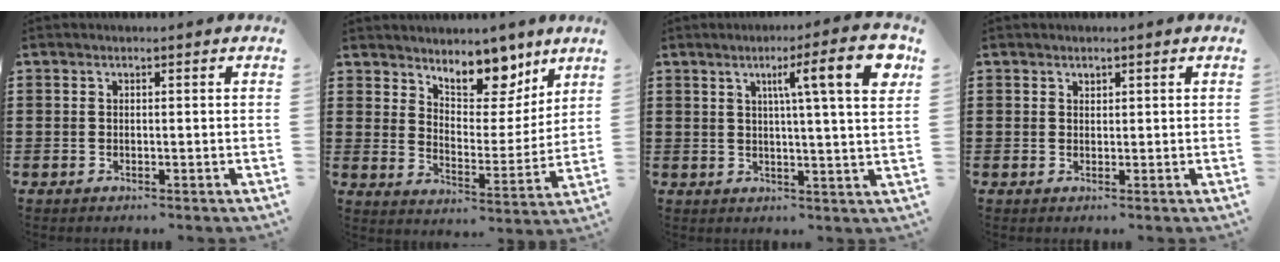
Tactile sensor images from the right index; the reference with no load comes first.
{"total": 9.5, "force": [7.8, 4.3, 3.3], "torque": [-0.063, -0.052, 0.140]}
{"total": 10.2, "force": [4.0, 0.6, 9.3], "torque": [-0.154, -0.003, 0.055]}
{"total": 0.8, "force": [0.6, 0.5, 0.2], "torque": [-0.005, 0.000, 0.013]}